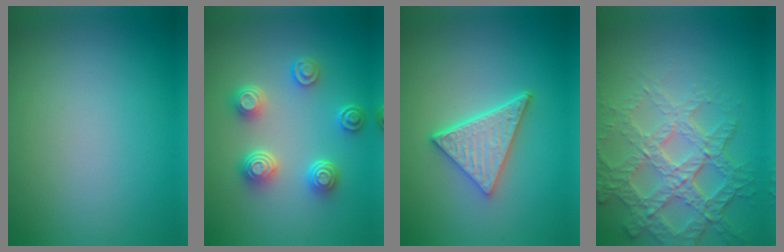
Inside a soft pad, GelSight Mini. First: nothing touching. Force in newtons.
{"total": 4.2, "press": 3.4, "slide": 2.5}
{"total": 4.9, "press": 3.7, "slide": 3.3}
{"total": 6.9, "press": 5.0, "slide": 4.8}